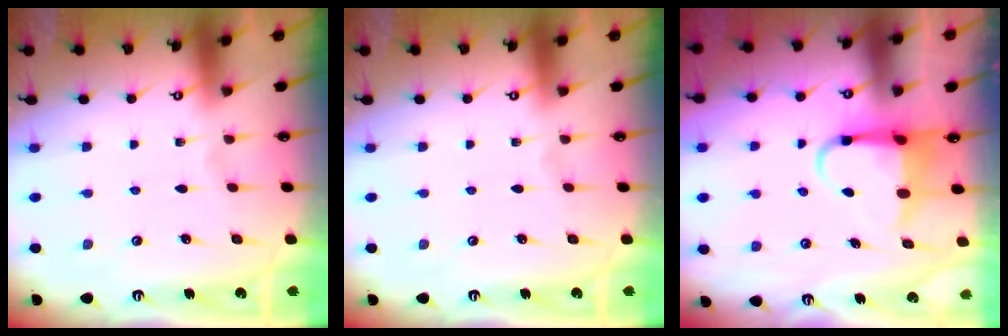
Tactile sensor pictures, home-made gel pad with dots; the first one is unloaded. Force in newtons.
{"total": 0.0}
{"total": 5.4, "press": 5.3, "slide": 1.1}